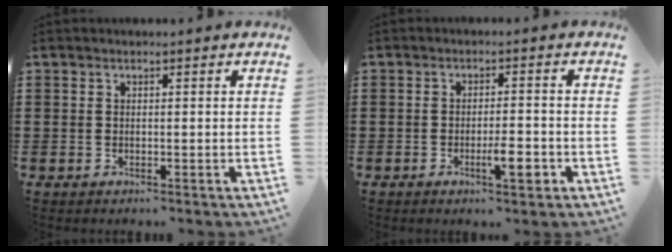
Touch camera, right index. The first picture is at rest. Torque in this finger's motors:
{"motor_torque": [0.37, -0.28, 0.27, 0.06]}